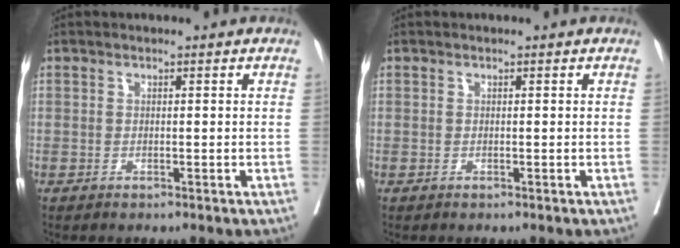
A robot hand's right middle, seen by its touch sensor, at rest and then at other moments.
{"total": 0.0}